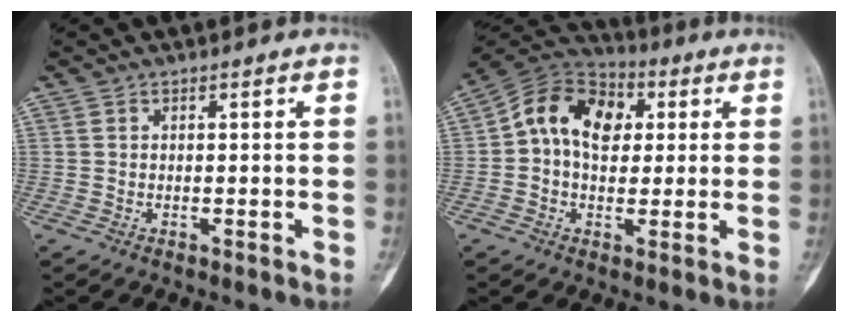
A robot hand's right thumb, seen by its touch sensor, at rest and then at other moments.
{"total": 13.7, "force": [2.4, 9.7, 9.3], "torque": [-0.130, 0.021, 0.028]}